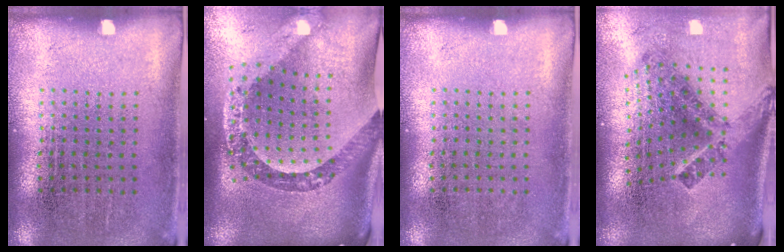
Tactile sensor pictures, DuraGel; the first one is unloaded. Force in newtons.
{"total": 3.7, "press": 2.6, "slide": 2.6}
{"total": 0.0}
{"total": 3.0, "press": 1.7, "slide": 2.4}